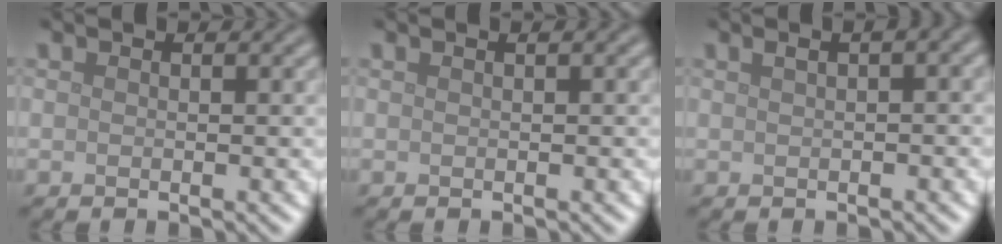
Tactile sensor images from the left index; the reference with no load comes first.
{"total": 1.0, "force": [0.4, 0.3, 0.8], "torque": [-0.011, 0.007, 0.002]}
{"total": 5.3, "force": [2.0, 2.5, 4.3], "torque": [-0.046, 0.037, 0.018]}